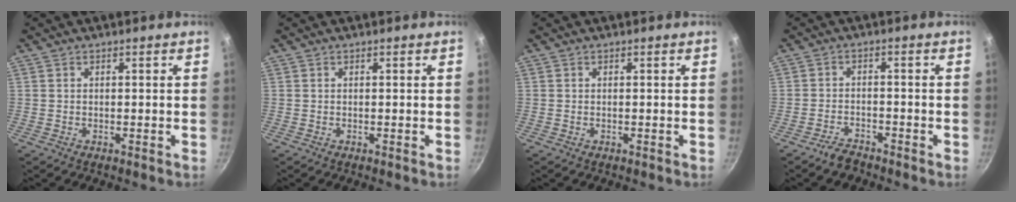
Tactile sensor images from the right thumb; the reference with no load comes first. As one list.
[{"total": 0.0}, {"total": 0.0}, {"total": 3.3, "force": [-2.9, 1.2, 1.1], "torque": [-0.018, 0.027, -0.052]}]